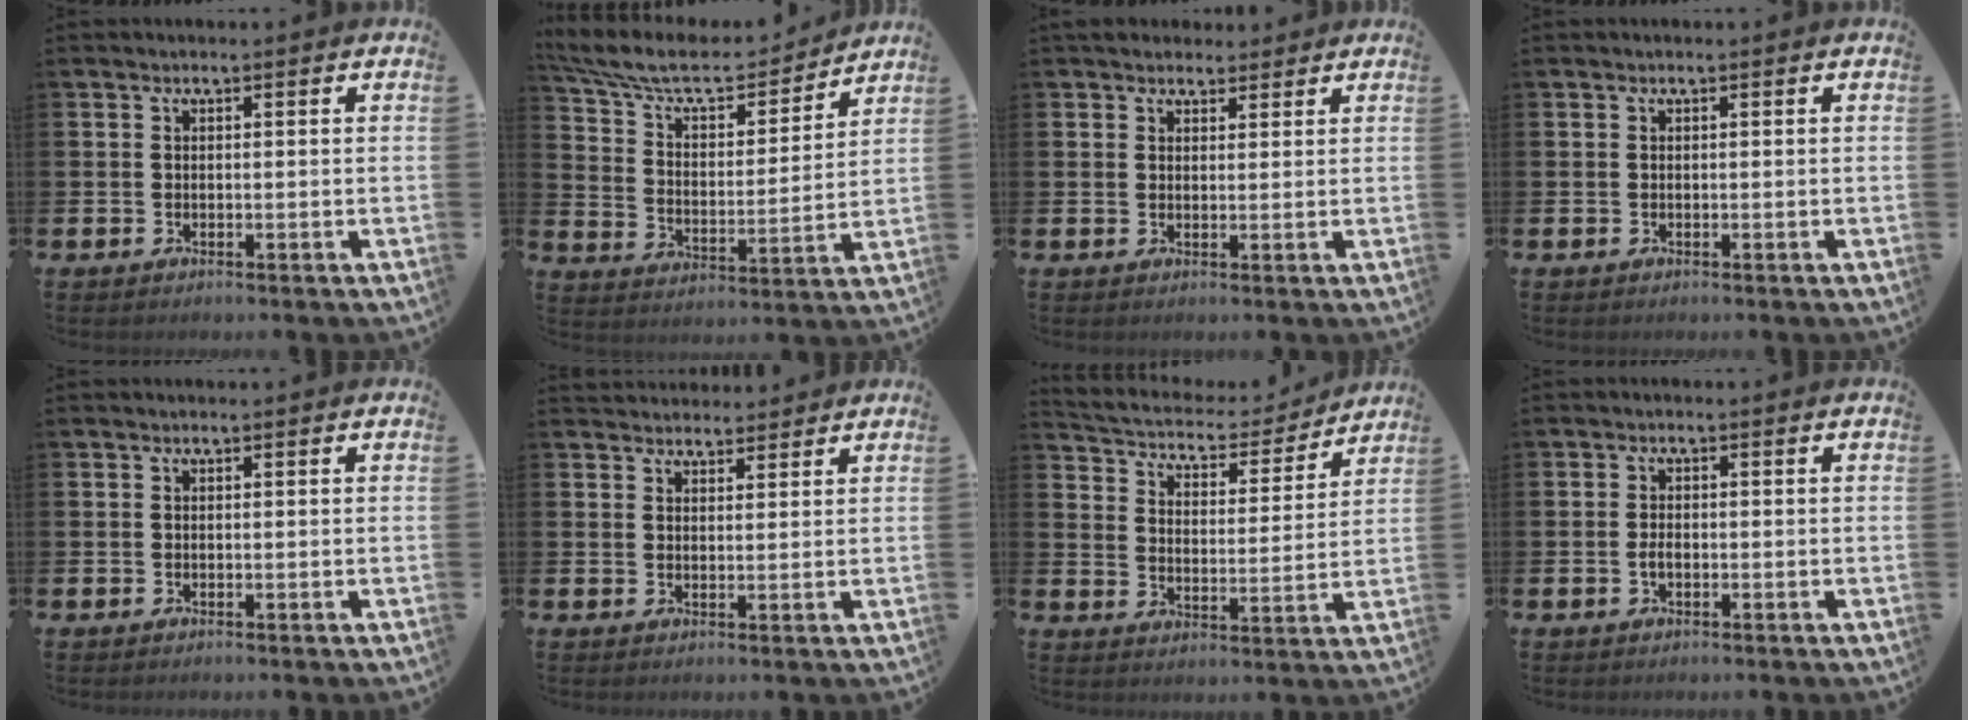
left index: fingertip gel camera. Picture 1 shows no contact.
{"total": 9.7, "force": [8.5, 2.9, 3.7], "torque": [-0.111, -0.056, 0.144]}
{"total": 3.3, "force": [3.0, 1.4, 0.1], "torque": [0.005, -0.010, 0.053]}
{"total": 0.0}
{"total": 0.0}
{"total": 3.0, "force": [2.8, 0.9, -0.2], "torque": [0.008, -0.014, 0.050]}
{"total": 5.5, "force": [5.1, 1.8, 0.7], "torque": [-0.040, -0.046, 0.081]}
{"total": 1.4, "force": [-0.4, 0.8, 1.1], "torque": [-0.016, 0.001, -0.010]}